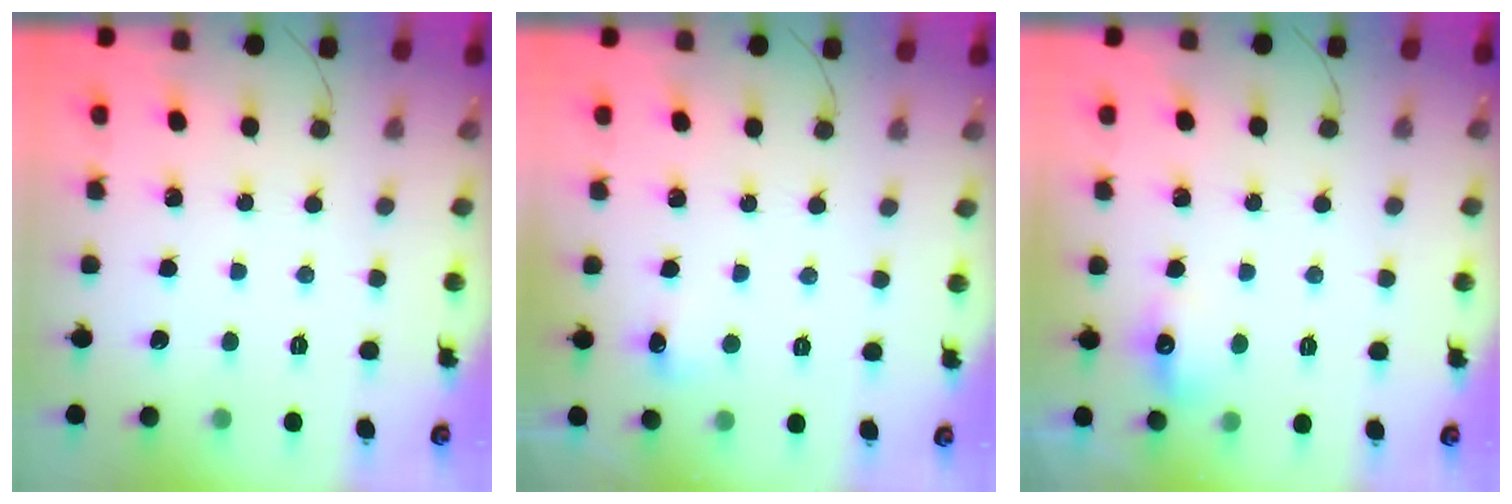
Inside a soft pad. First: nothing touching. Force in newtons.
{"total": 5.1, "press": 4.9, "slide": 1.3}
{"total": 6.8, "press": 6.6, "slide": 1.4}